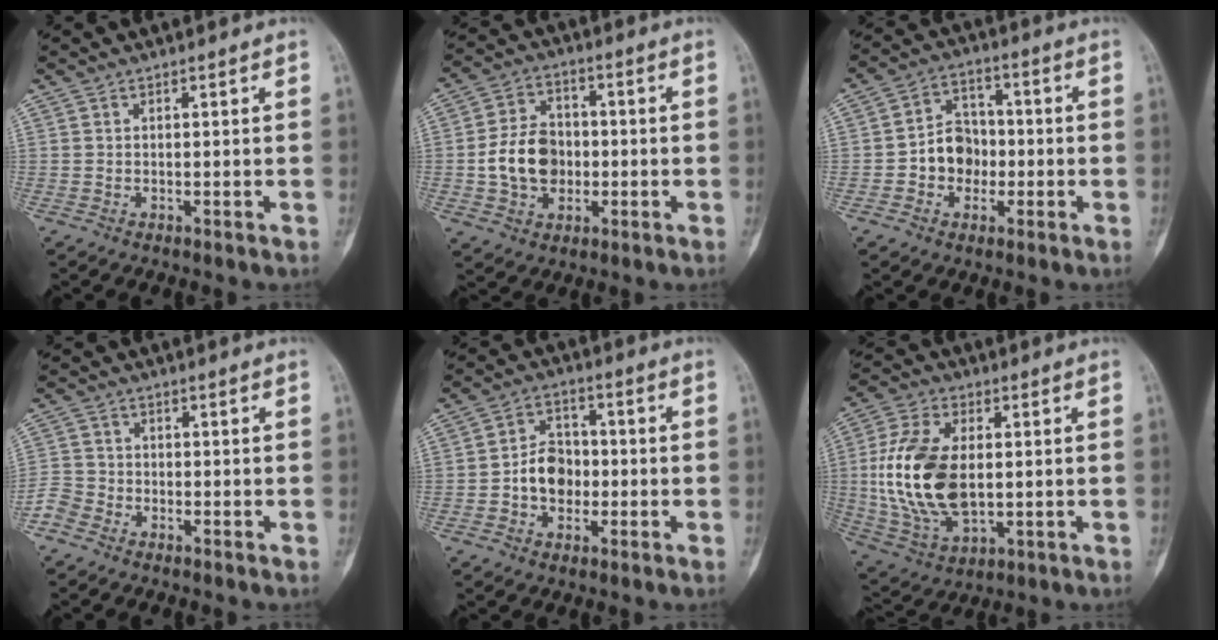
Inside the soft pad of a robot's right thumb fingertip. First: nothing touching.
{"total": 11.0, "force": [-1.3, 8.5, 6.8], "torque": [-0.101, 0.019, -0.025]}
{"total": 8.3, "force": [-1.6, 7.0, 4.2], "torque": [-0.032, 0.029, -0.036]}
{"total": 3.5, "force": [-2.7, 2.2, 0.6], "torque": [-0.006, 0.007, -0.067]}
{"total": 7.9, "force": [-1.4, 6.2, 4.6], "torque": [-0.048, 0.025, -0.033]}
{"total": 18.6, "force": [0.3, 10.9, 15.0], "torque": [-0.298, -0.006, 0.017]}